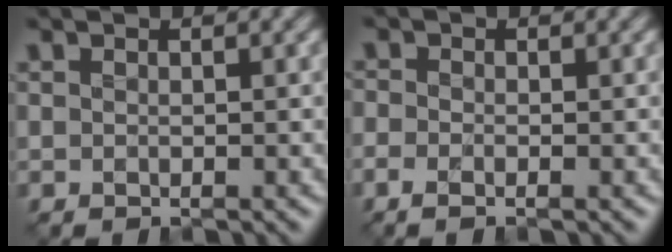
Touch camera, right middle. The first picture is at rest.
{"total": 1.4, "force": [-1.3, -0.5, -0.1], "torque": [-0.014, -0.005, -0.009]}